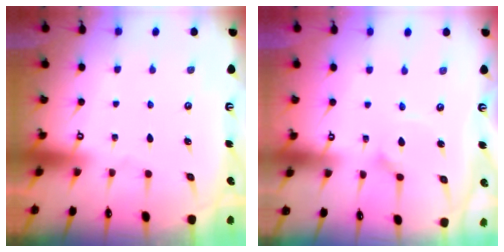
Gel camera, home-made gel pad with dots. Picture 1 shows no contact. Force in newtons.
{"total": 1.8, "press": 1.8, "slide": 0.1}